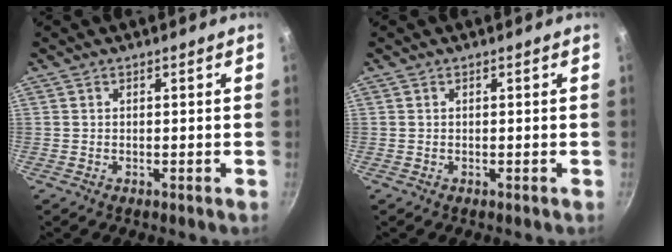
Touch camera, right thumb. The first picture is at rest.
{"total": 0.0}